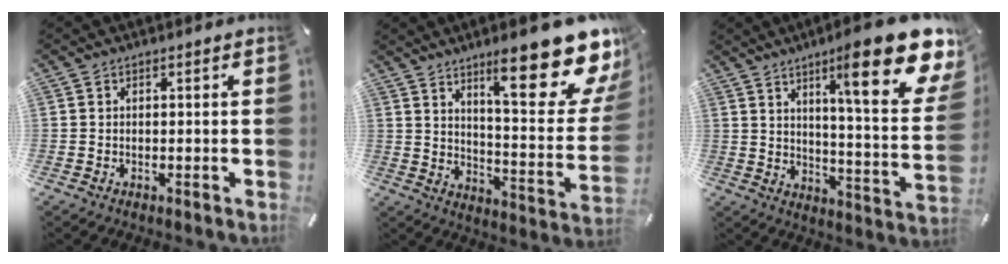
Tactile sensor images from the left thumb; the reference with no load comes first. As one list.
[{"total": 22.9, "force": [14.9, 6.4, 16.1], "torque": [-0.214, -0.120, 0.236]}, {"total": 22.0, "force": [12.9, 5.2, 17.1], "torque": [-0.248, -0.088, 0.197]}]